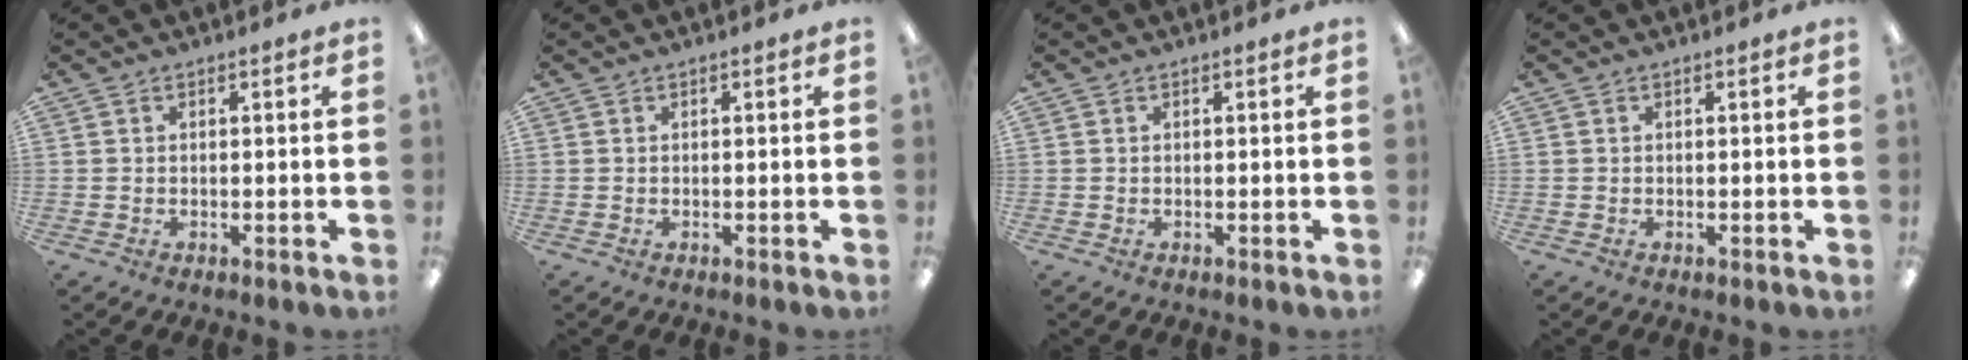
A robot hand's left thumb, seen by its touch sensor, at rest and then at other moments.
{"total": 0.0}
{"total": 0.0}
{"total": 0.0}